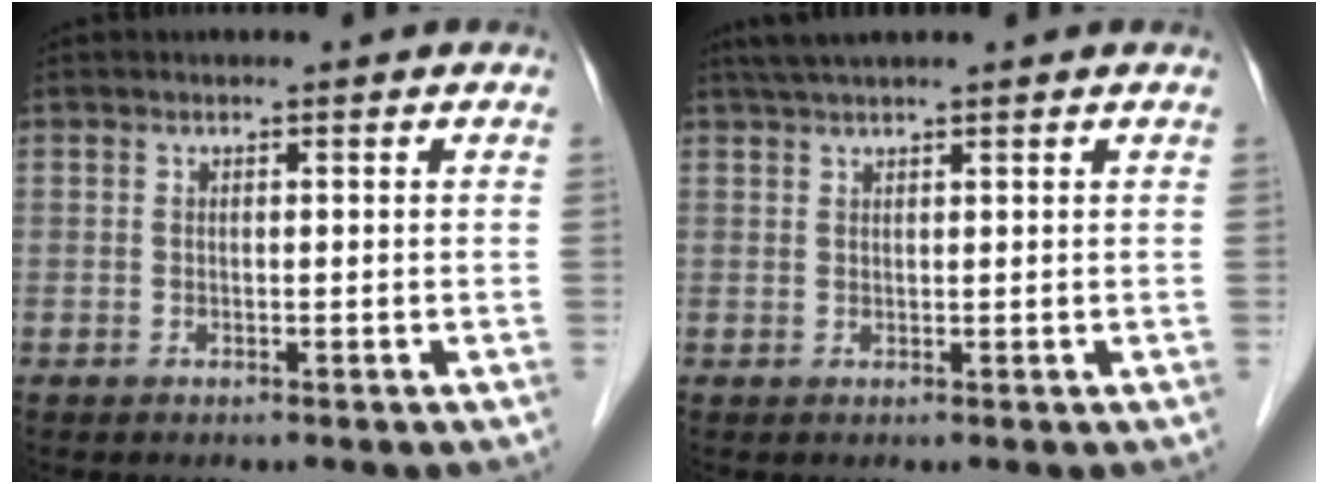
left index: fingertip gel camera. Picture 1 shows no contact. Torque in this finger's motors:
{"motor_torque": [0.28, -0.11, 0.27, 0.06]}